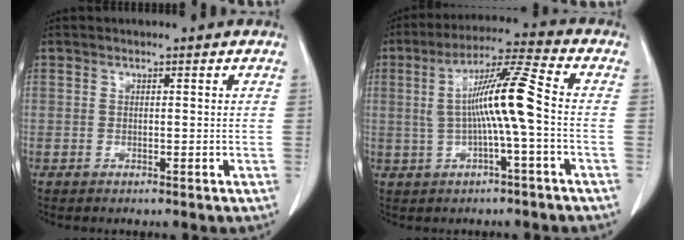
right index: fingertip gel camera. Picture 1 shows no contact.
{"total": 9.9, "force": [-0.2, -0.3, 9.9], "torque": [-0.176, 0.020, -0.004]}